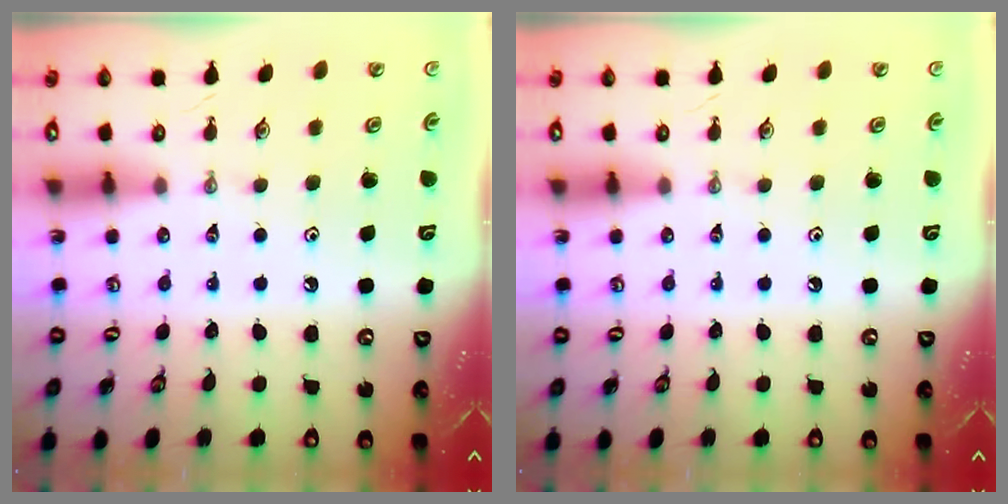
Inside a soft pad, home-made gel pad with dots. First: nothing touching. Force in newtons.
{"total": 0.0}